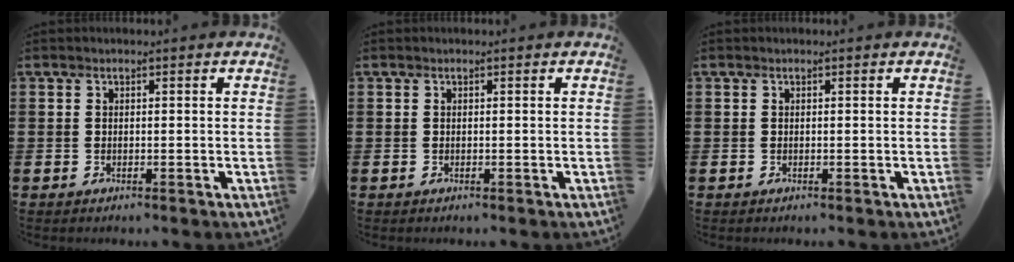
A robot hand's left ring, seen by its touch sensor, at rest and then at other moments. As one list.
[{"total": 0.0}, {"total": 0.0}]